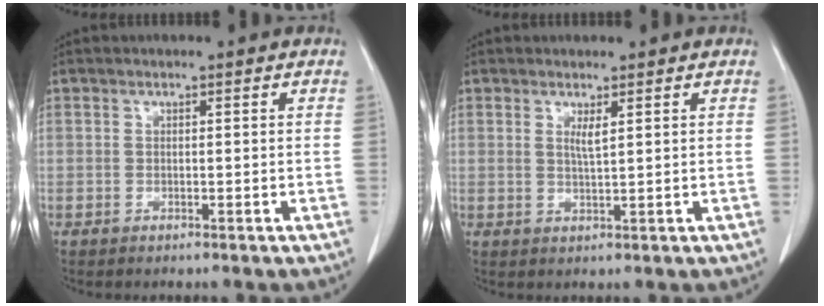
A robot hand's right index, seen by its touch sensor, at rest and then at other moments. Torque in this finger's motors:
{"motor_torque": [0.02, 0.00, 0.00, 0.03]}